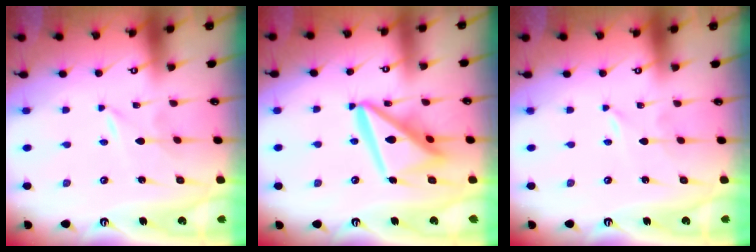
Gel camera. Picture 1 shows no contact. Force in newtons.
{"total": 16.7, "press": 16.5, "slide": 1.9}
{"total": 0.0}